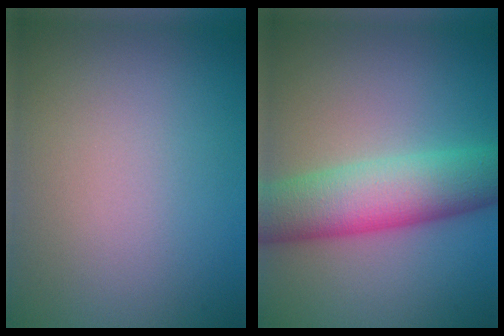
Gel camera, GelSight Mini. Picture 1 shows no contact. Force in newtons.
{"total": 7.8, "press": 7.8, "slide": 0.1}